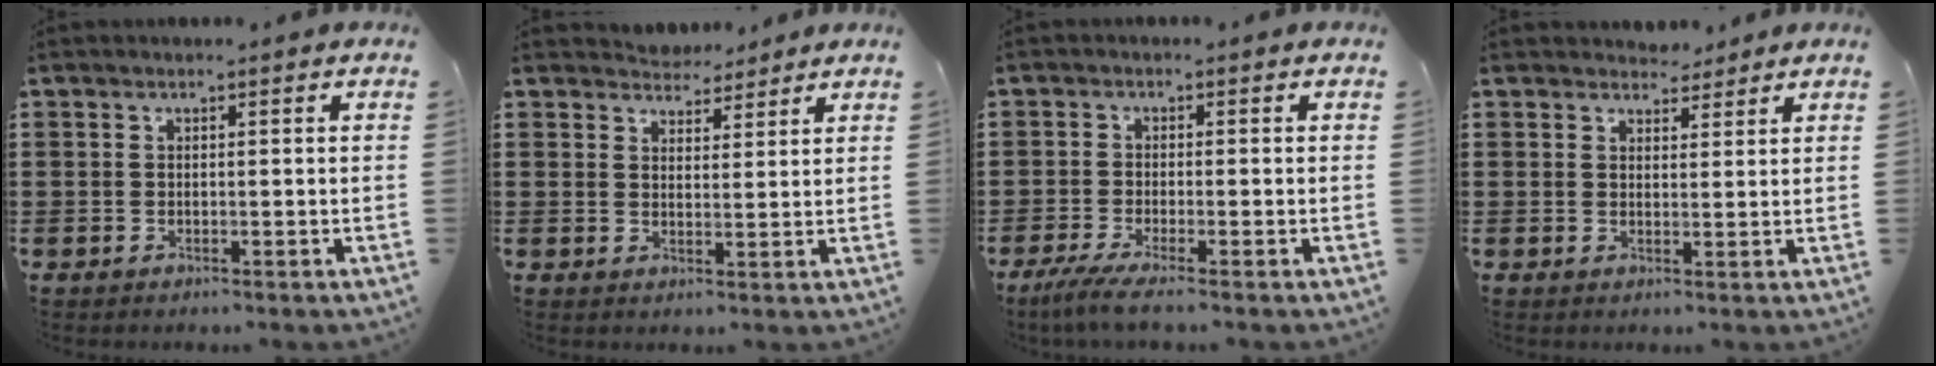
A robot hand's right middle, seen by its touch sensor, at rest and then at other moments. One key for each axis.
{"total": 3.8, "fx": 3.6, "fy": 1.1, "fz": -0.3, "tx": 0.001, "ty": -0.012, "tz": 0.070}
{"total": 3.0, "fx": -2.1, "fy": -0.2, "fz": 2.1, "tx": -0.050, "ty": -0.015, "tz": -0.041}
{"total": 3.0, "fx": 2.8, "fy": 1.1, "fz": -0.1, "tx": 0.001, "ty": -0.004, "tz": 0.053}